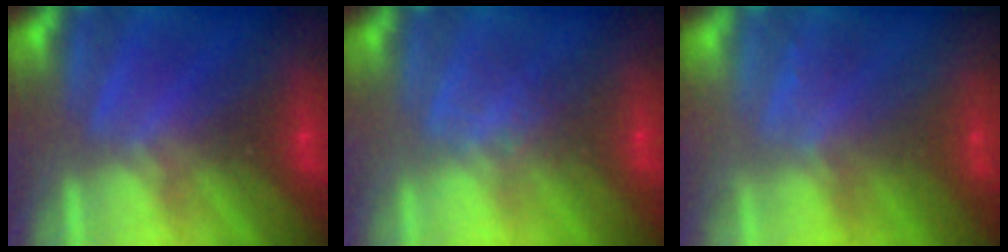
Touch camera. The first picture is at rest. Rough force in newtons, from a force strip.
{"total": 2.7}
{"total": 2.3}